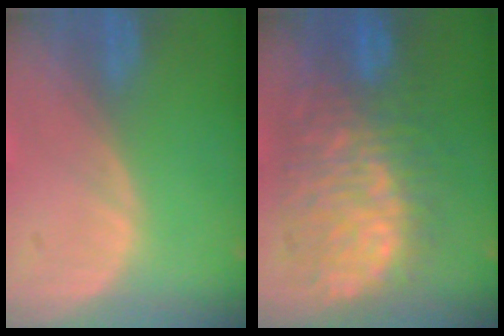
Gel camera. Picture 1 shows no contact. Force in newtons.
{"total": 12.2, "press": 12.2, "slide": 1.4}